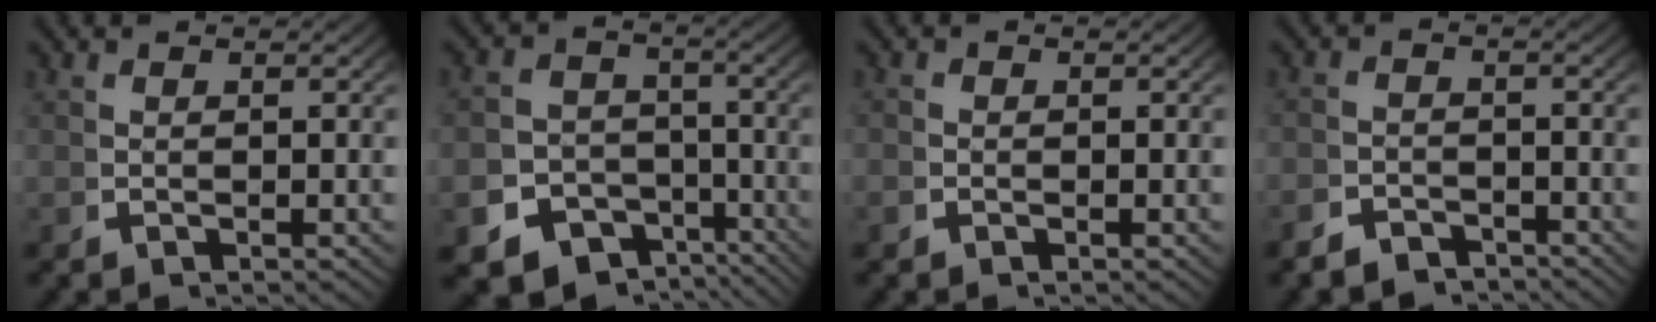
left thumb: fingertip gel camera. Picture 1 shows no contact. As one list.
[{"total": 12.1, "force": [-5.7, 9.8, 4.3], "torque": [-0.076, -0.048, -0.095]}, {"total": 0.6, "force": [-0.3, 0.6, 0.0], "torque": [-0.002, -0.004, -0.009]}, {"total": 3.1, "force": [-2.8, 1.3, 0.1], "torque": [0.006, -0.014, -0.052]}]